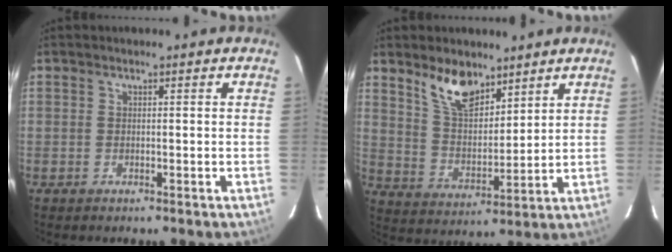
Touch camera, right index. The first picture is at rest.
{"total": 10.0, "force": [7.2, 4.5, 5.4], "torque": [-0.095, 0.004, 0.141]}